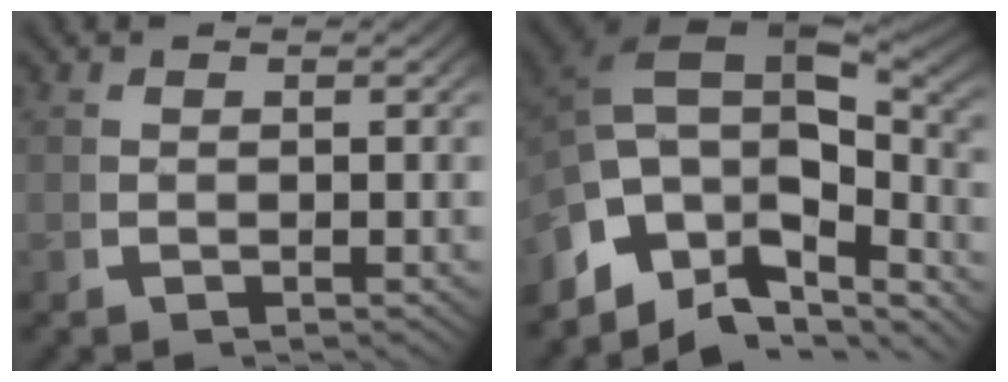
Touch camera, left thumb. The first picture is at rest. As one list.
[{"total": 14.3, "force": [-1.3, 9.6, 10.5], "torque": [-0.203, -0.032, -0.006]}]